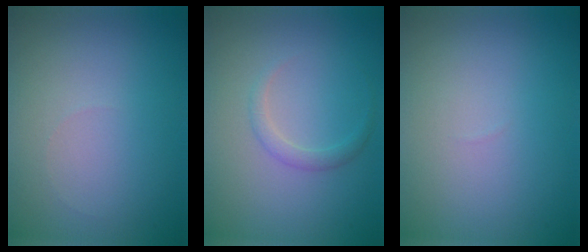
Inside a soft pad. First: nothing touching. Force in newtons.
{"total": 1.2, "press": 1.2, "slide": 0.1}
{"total": 0.0}